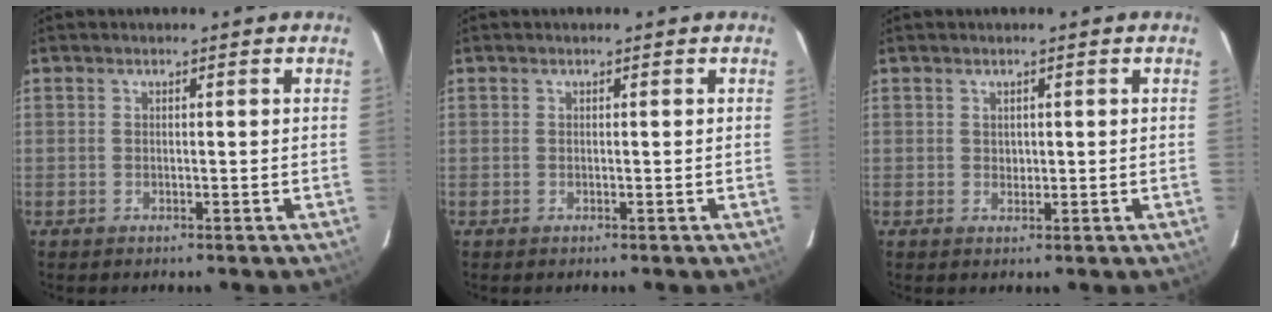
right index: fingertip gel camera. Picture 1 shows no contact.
{"total": 0.0}
{"total": 1.1, "force": [0.4, 1.0, 0.3], "torque": [-0.001, 0.004, 0.007]}